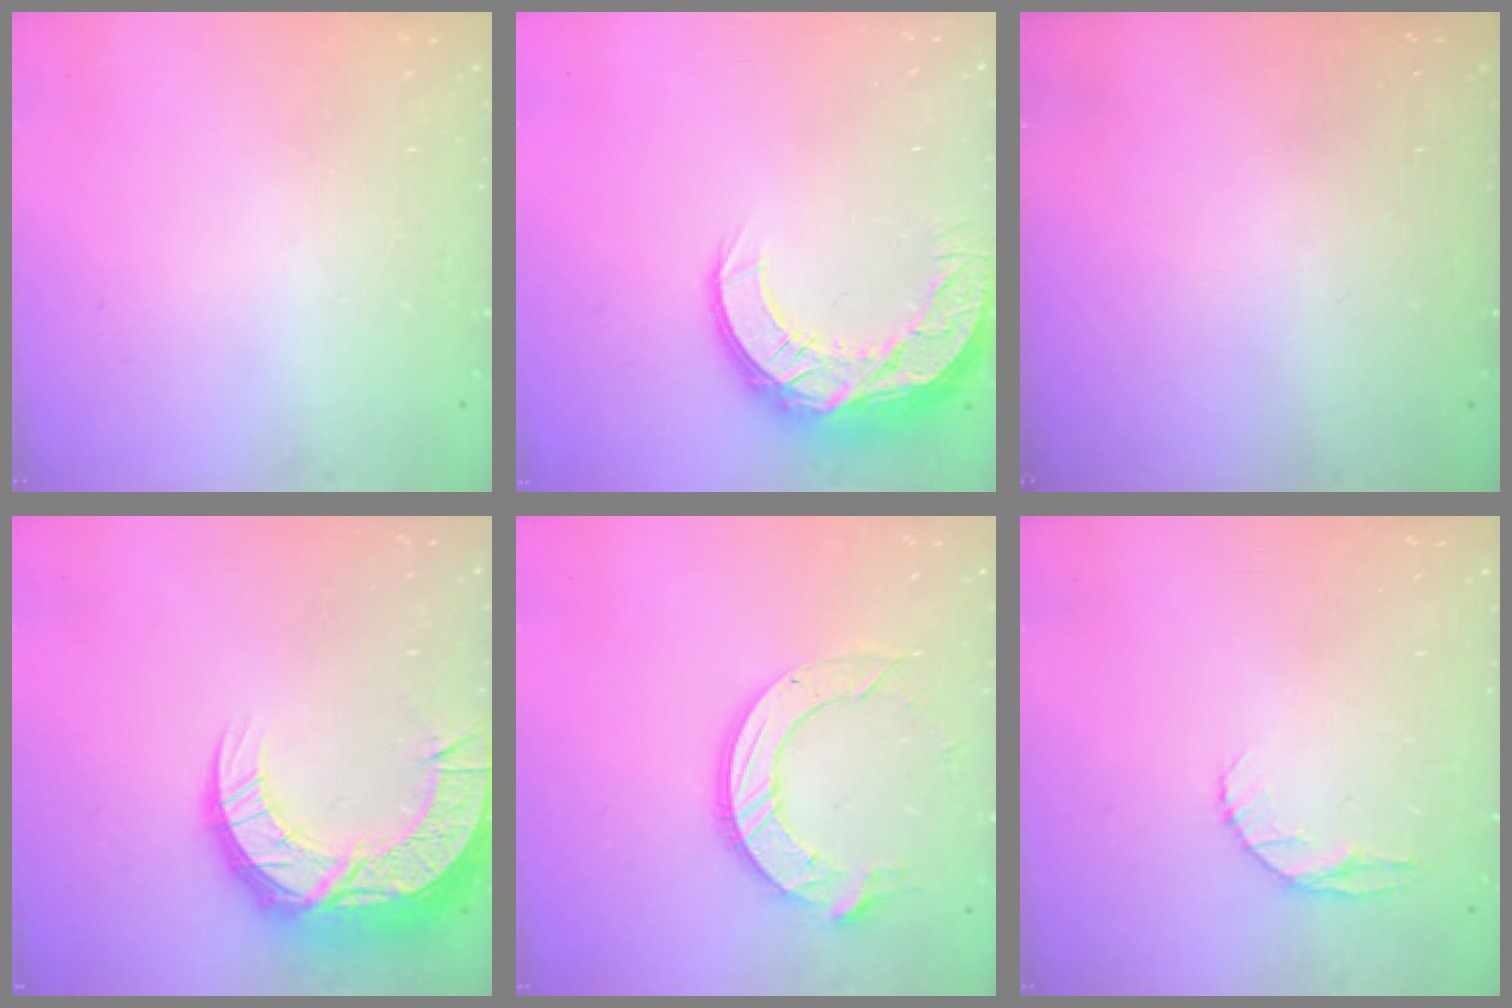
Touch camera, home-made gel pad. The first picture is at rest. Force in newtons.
{"total": 12.6, "press": 12.6, "slide": 0.7}
{"total": 0.0}
{"total": 17.6, "press": 17.6, "slide": 1.4}
{"total": 11.3, "press": 11.2, "slide": 1.1}
{"total": 5.8, "press": 5.7, "slide": 0.8}